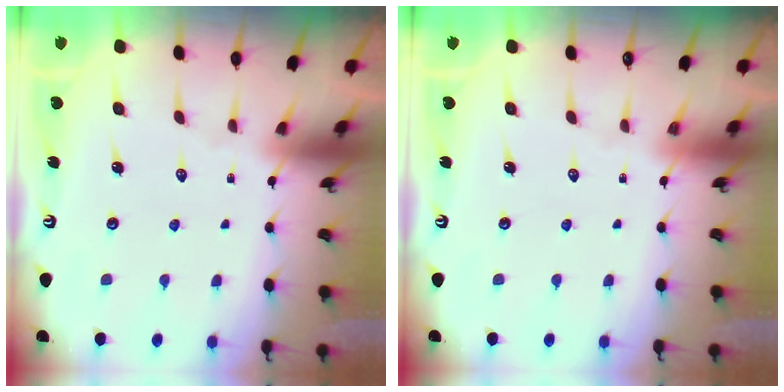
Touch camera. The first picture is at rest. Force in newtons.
{"total": 0.0}